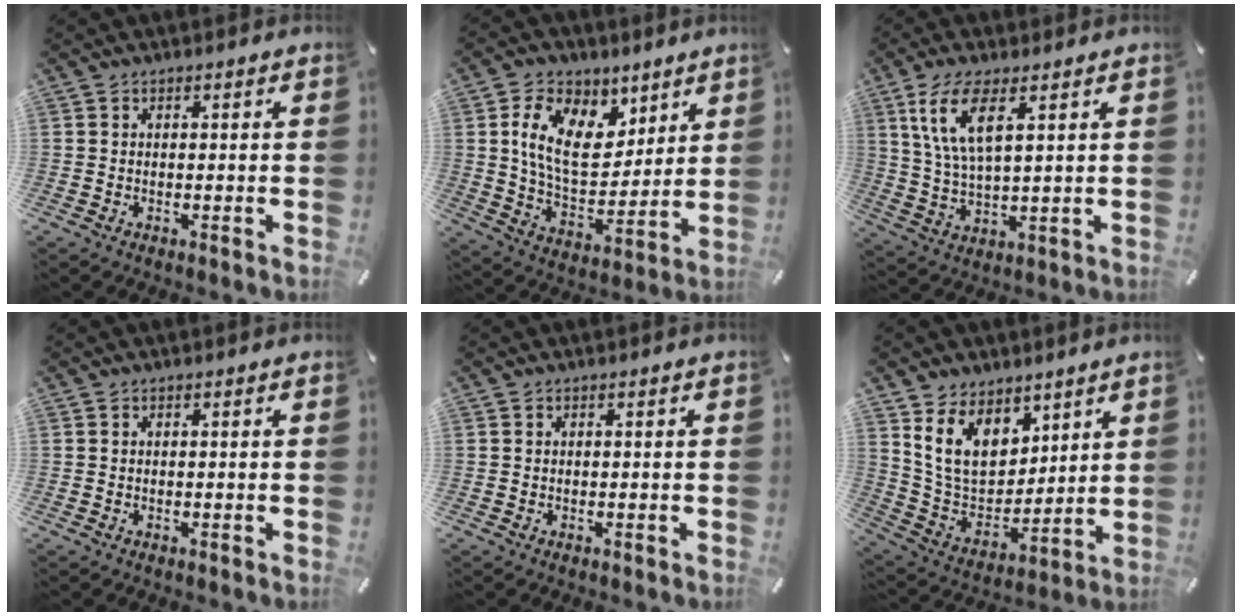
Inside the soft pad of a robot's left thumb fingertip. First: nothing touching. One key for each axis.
{"total": 15.0, "fx": 6.4, "fy": 9.9, "fz": 9.2, "tx": -0.167, "ty": -0.017, "tz": 0.120}
{"total": 10.4, "fx": 5.2, "fy": 3.3, "fz": 8.4, "tx": -0.194, "ty": -0.008, "tz": 0.090}
{"total": 0.0}
{"total": 0.0}
{"total": 13.7, "fx": 7.5, "fy": 9.7, "fz": 6.1, "tx": -0.132, "ty": -0.045, "tz": 0.148}